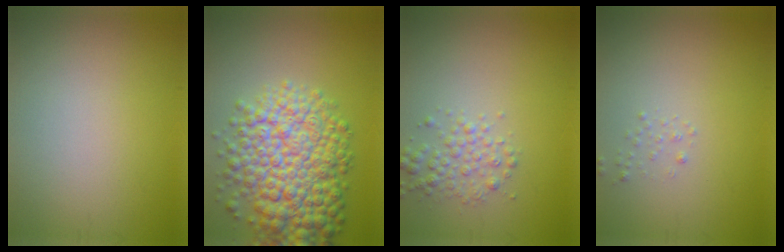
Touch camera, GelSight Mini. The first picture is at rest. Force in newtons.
{"total": 9.9, "press": 9.9, "slide": 0.3}
{"total": 2.2, "press": 2.2, "slide": 0.0}
{"total": 0.6, "press": 0.6, "slide": 0.0}